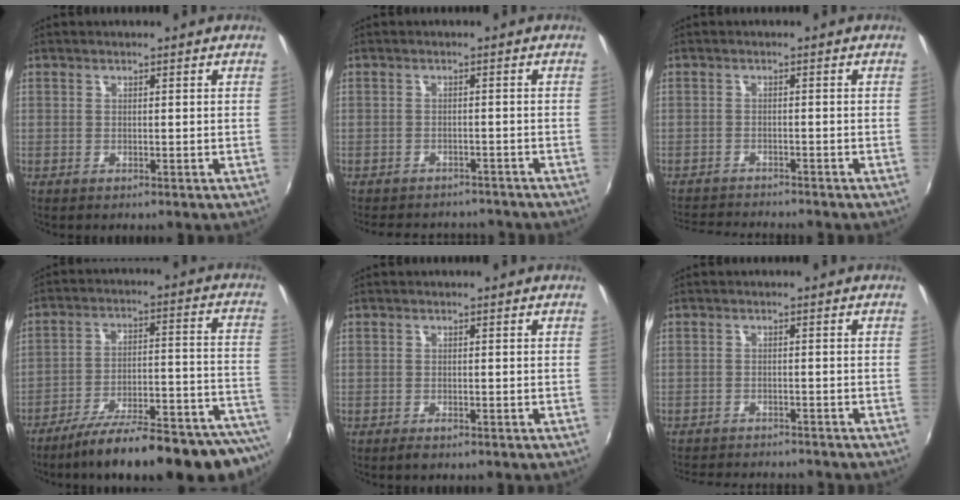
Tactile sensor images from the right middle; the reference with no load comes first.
{"total": 10.3, "force": [-9.1, 3.6, 3.2], "torque": [-0.076, -0.007, -0.122]}
{"total": 6.7, "force": [-6.5, 0.6, 1.6], "torque": [-0.052, -0.009, -0.107]}
{"total": 26.6, "force": [-22.8, 3.3, 13.3], "torque": [-0.167, -0.044, -0.320]}
{"total": 1.2, "force": [-0.9, 0.5, 0.7], "torque": [-0.012, -0.005, -0.017]}
{"total": 8.6, "force": [-8.0, 1.7, 2.7], "torque": [-0.069, -0.012, -0.119]}